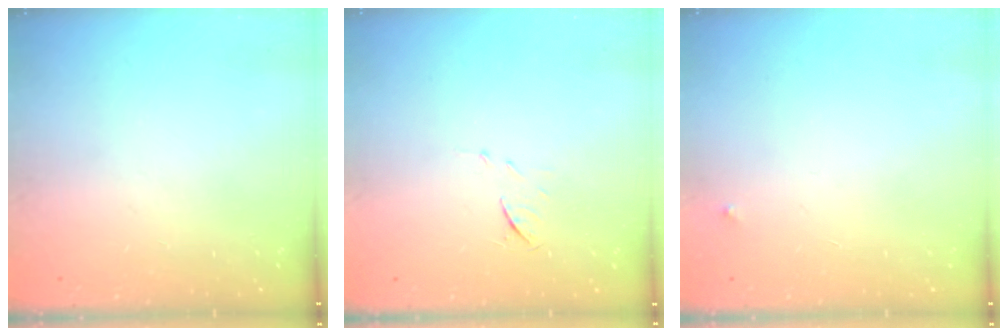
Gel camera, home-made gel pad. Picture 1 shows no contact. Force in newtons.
{"total": 5.8, "press": 5.8, "slide": 0.5}
{"total": 2.5, "press": 2.4, "slide": 0.4}